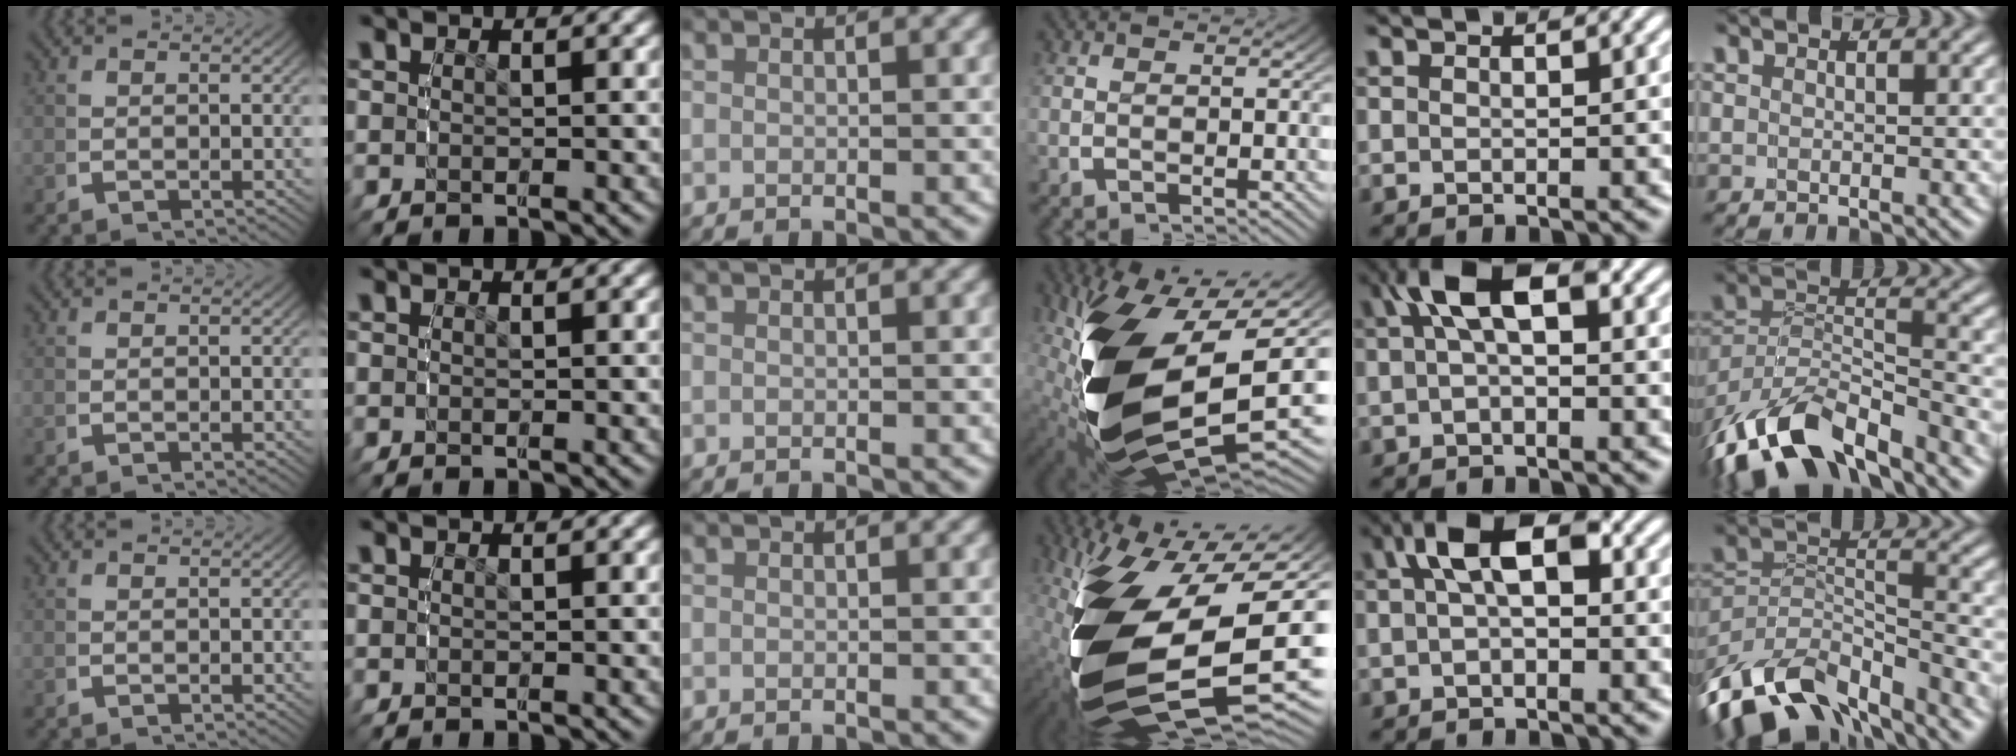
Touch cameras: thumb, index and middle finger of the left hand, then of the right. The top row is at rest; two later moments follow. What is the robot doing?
{"motion": "grasp_and_lifting", "object": "bottle cap"}